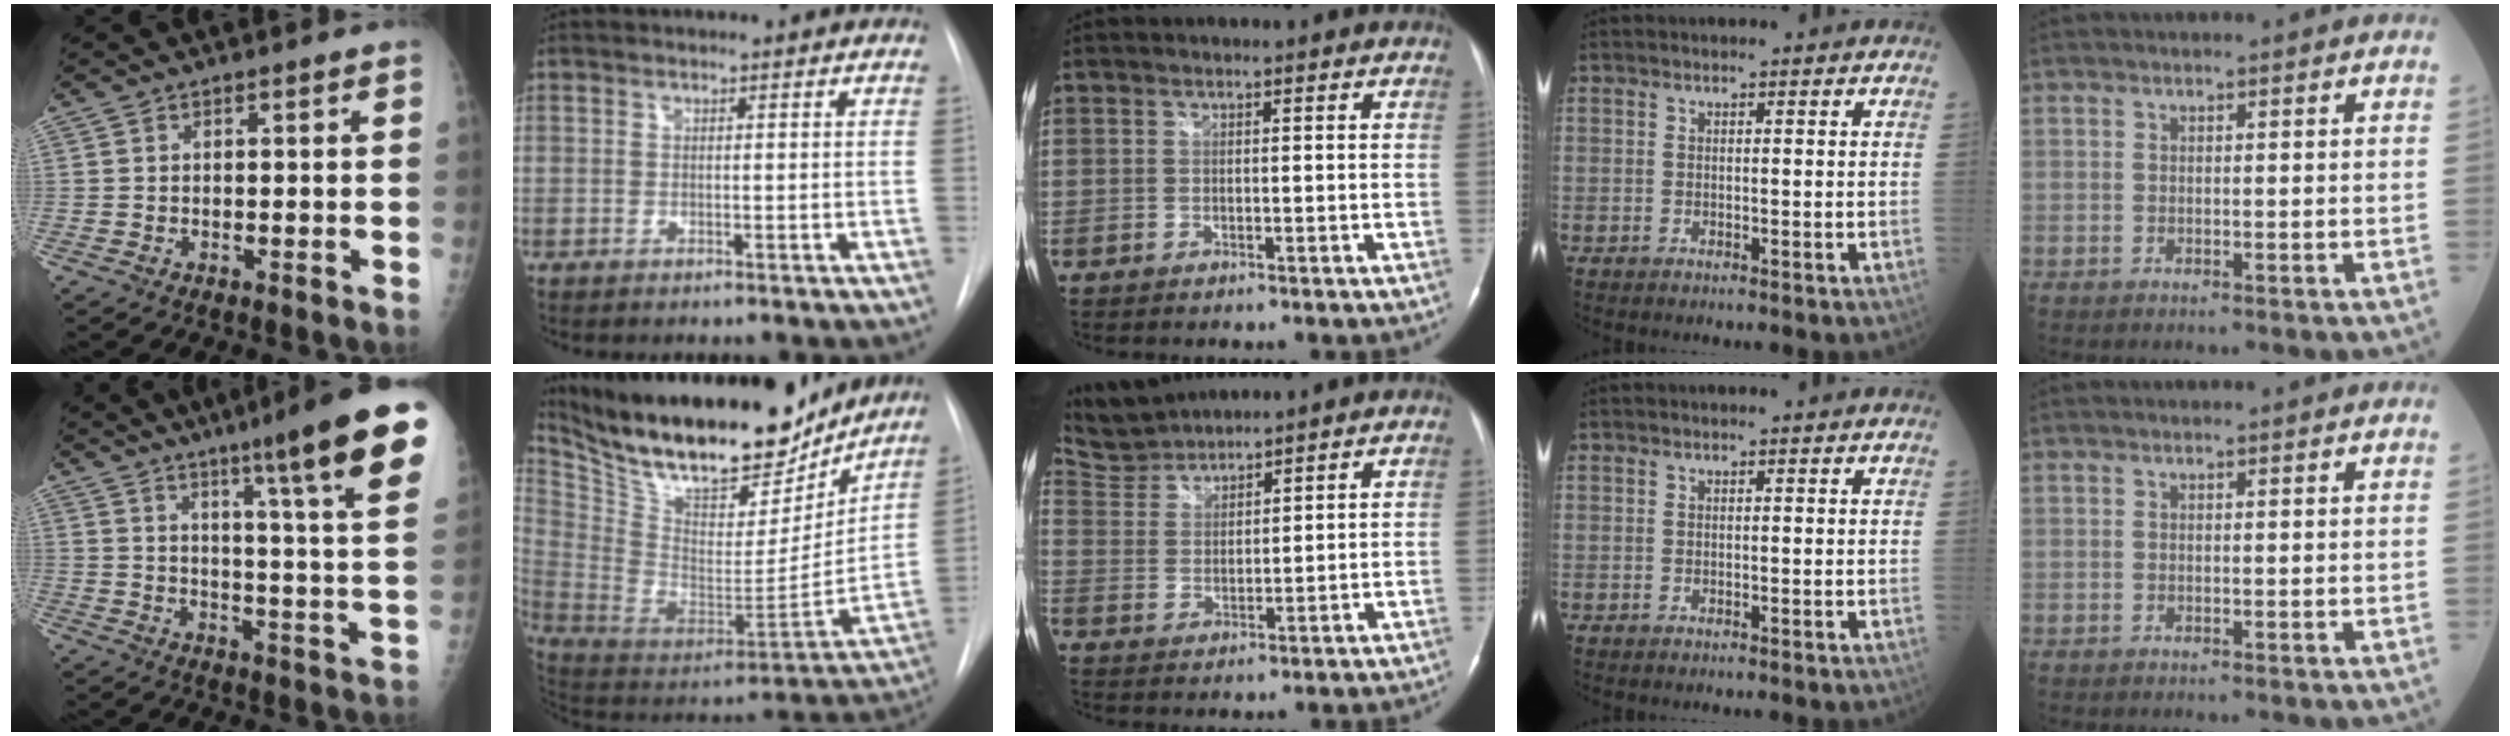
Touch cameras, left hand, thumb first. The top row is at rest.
{"thumb": {"total": 21.3, "force": [13.2, 1.0, 16.8], "torque": [-0.216, -0.057, 0.172]}, "index": {"total": 28.4, "force": [23.1, 8.4, 14.3], "torque": [-0.265, -0.012, 0.364]}, "middle": {"total": 6.9, "force": [6.9, 0.5, 0.0], "torque": [-0.015, 0.015, 0.146]}}